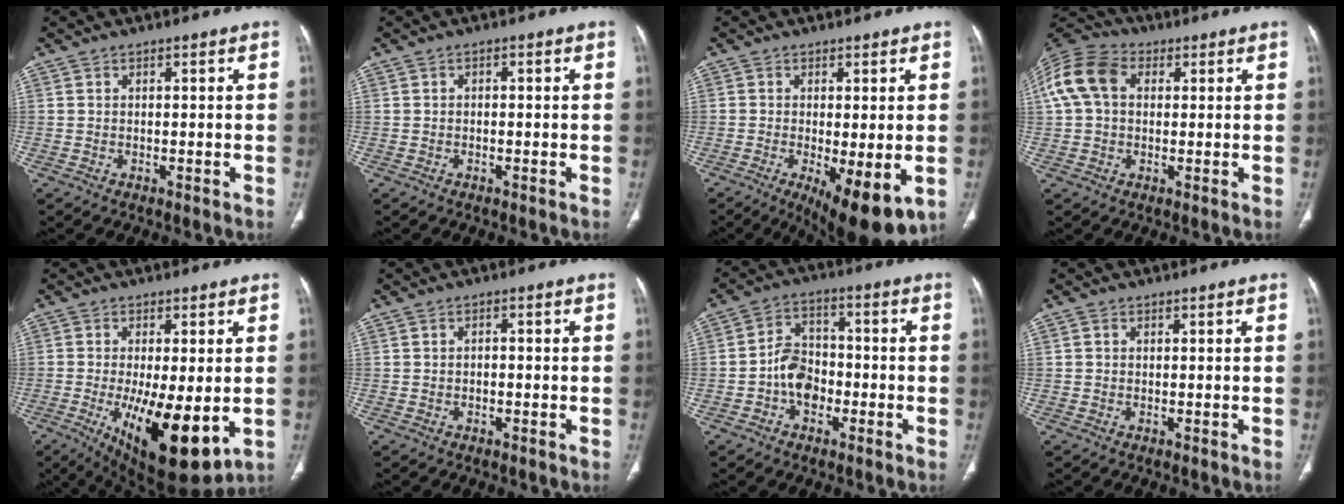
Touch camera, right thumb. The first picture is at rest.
{"total": 0.6, "force": [-0.1, 0.5, 0.4], "torque": [-0.003, 0.003, -0.006]}
{"total": 11.3, "force": [-3.4, 3.6, 10.2], "torque": [-0.150, -0.024, -0.042]}
{"total": 12.3, "force": [2.6, 8.8, 8.2], "torque": [-0.168, 0.033, 0.040]}
{"total": 16.6, "force": [-3.8, 5.8, 15.1], "torque": [-0.234, -0.029, -0.039]}
{"total": 1.2, "force": [-0.2, 0.9, 0.8], "torque": [-0.010, 0.005, -0.005]}
{"total": 7.9, "force": [-2.4, 5.8, 4.7], "torque": [-0.058, 0.031, -0.051]}
{"total": 0.6, "force": [0.1, 0.5, 0.3], "torque": [-0.003, 0.002, 0.003]}